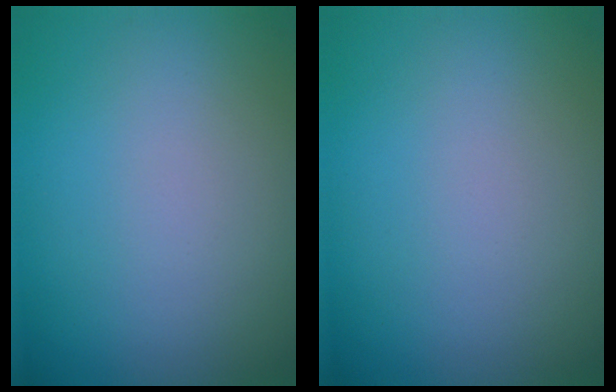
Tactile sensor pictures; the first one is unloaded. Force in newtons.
{"total": 0.0}